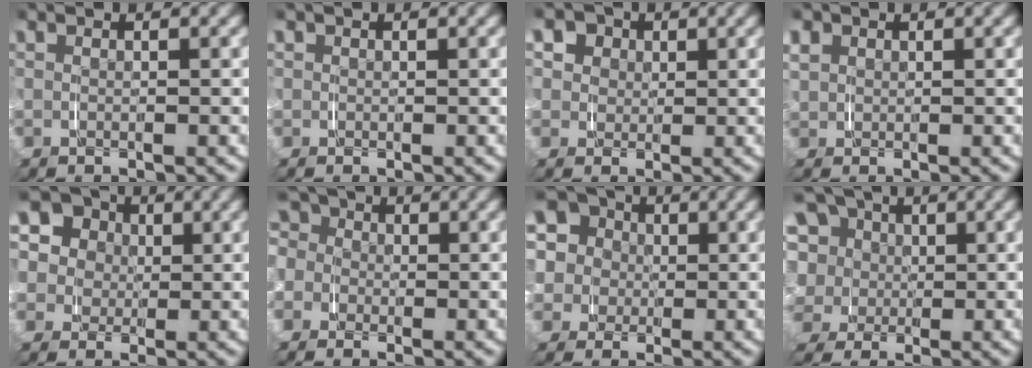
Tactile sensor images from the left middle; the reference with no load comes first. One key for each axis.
{"total": 0.7, "fx": 0.1, "fy": 0.7, "fz": -0.1, "tx": 0.004, "ty": 0.001, "tz": -0.001}
{"total": 7.9, "fx": 3.2, "fy": 6.5, "fz": 3.1, "tx": -0.066, "ty": 0.012, "tz": 0.043}
{"total": 2.1, "fx": 0.8, "fy": 1.8, "fz": 0.6, "tx": -0.024, "ty": 0.000, "tz": 0.020}
{"total": 13.7, "fx": 3.3, "fy": 12.1, "fz": 5.5, "tx": -0.127, "ty": -0.001, "tz": 0.035}
{"total": 7.8, "fx": 1.3, "fy": 7.2, "fz": 2.7, "tx": -0.070, "ty": 0.000, "tz": 0.001}
{"total": 13.3, "fx": 1.9, "fy": 12.2, "fz": 5.0, "tx": -0.128, "ty": -0.013, "tz": 0.013}
{"total": 11.8, "fx": 0.8, "fy": 10.7, "fz": 5.0, "tx": -0.119, "ty": -0.024, "tz": 0.006}